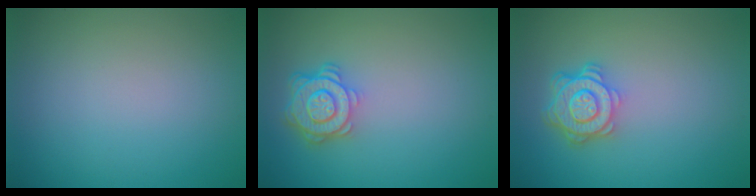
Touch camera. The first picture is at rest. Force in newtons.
{"total": 4.4, "press": 3.5, "slide": 2.6}
{"total": 4.6, "press": 3.6, "slide": 2.9}